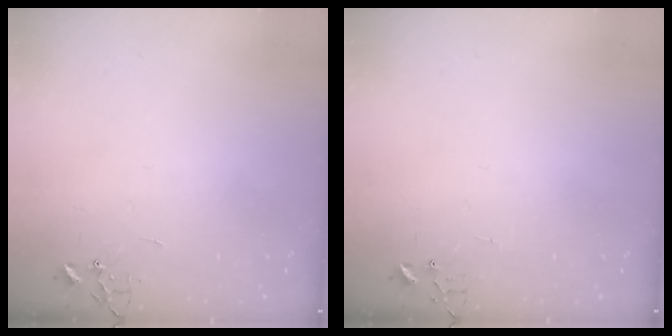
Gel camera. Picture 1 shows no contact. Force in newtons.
{"total": 4.2, "press": 4.2, "slide": 0.3}